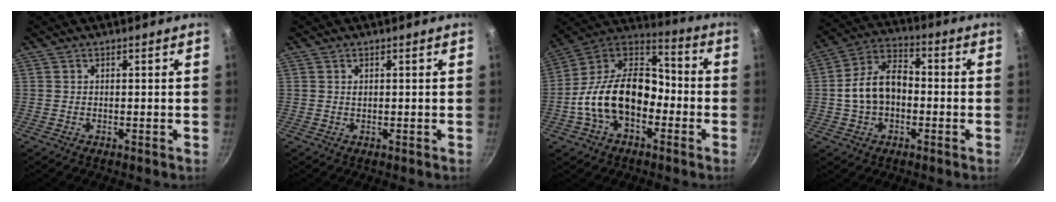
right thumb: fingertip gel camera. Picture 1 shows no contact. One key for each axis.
{"total": 0.7, "fx": 0.2, "fy": 0.5, "fz": 0.5, "tx": -0.007, "ty": 0.001, "tz": 0.005}
{"total": 19.4, "fx": -4.7, "fy": 12.8, "fz": 13.8, "tx": -0.209, "ty": 0.060, "tz": -0.102}
{"total": 11.5, "fx": -1.2, "fy": 7.8, "fz": 8.3, "tx": -0.125, "ty": 0.039, "tz": -0.032}